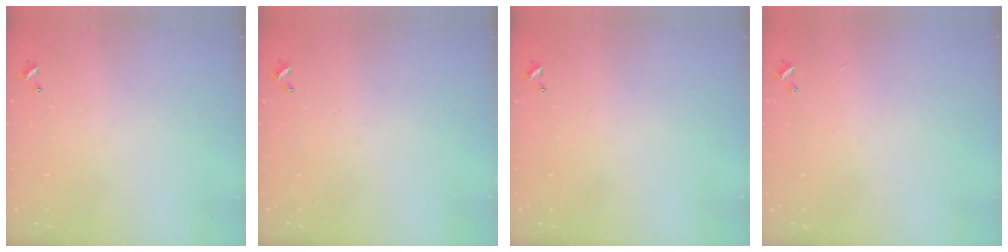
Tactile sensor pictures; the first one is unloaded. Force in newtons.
{"total": 0.0}
{"total": 0.0}
{"total": 1.2, "press": 1.1, "slide": 0.4}